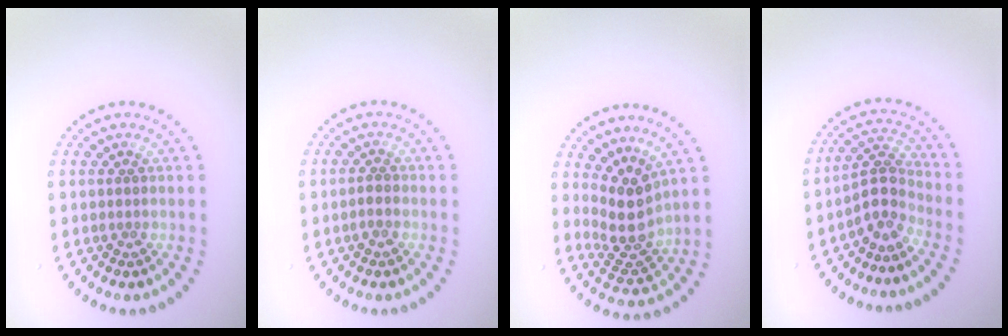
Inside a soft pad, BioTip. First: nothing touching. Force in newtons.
{"total": 0.6, "press": 0.5, "slide": 0.3}
{"total": 3.8, "press": 2.9, "slide": 2.5}
{"total": 3.0, "press": 2.2, "slide": 2.1}